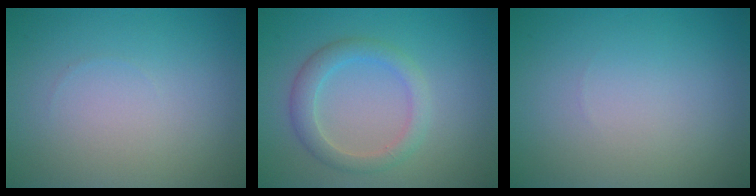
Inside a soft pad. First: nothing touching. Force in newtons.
{"total": 2.9, "press": 2.9, "slide": 0.1}
{"total": 0.0}